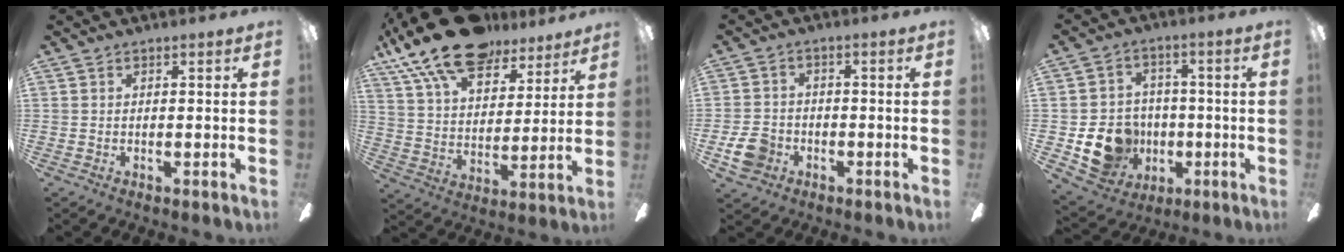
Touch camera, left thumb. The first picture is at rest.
{"total": 19.0, "force": [14.3, 8.0, 9.7], "torque": [-0.184, -0.085, 0.253]}
{"total": 6.7, "force": [-2.5, 5.3, 3.2], "torque": [-0.069, 0.014, -0.047]}
{"total": 13.4, "force": [-3.8, 11.5, 5.8], "torque": [-0.121, 0.024, -0.057]}